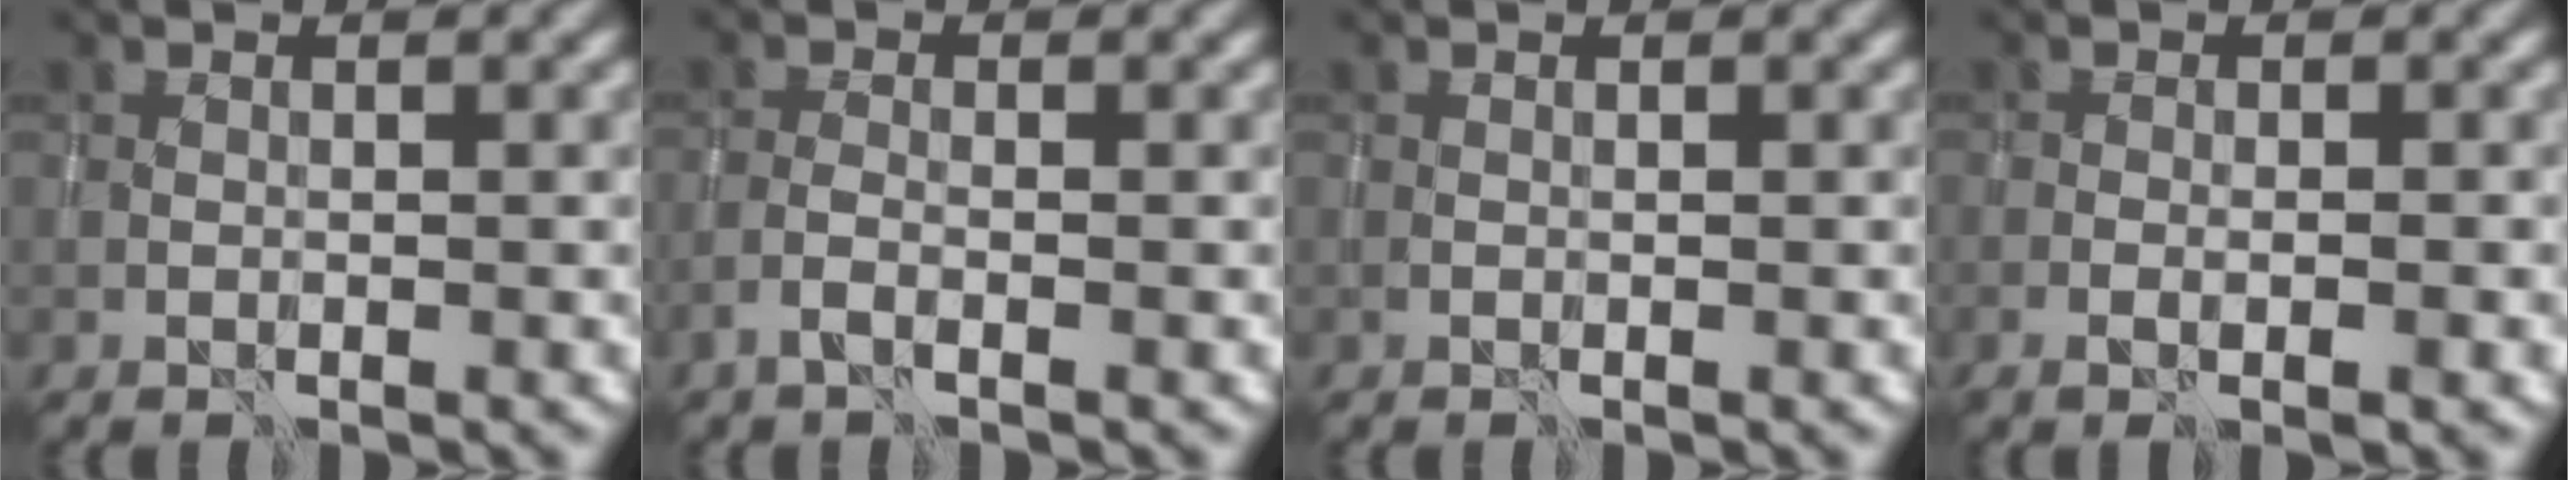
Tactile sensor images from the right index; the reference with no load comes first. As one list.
[{"total": 0.9, "force": [-0.8, 0.1, 0.4], "torque": [-0.009, 0.006, -0.022]}, {"total": 0.0}, {"total": 1.0, "force": [-0.4, 0.1, 0.9], "torque": [-0.011, 0.006, -0.011]}]